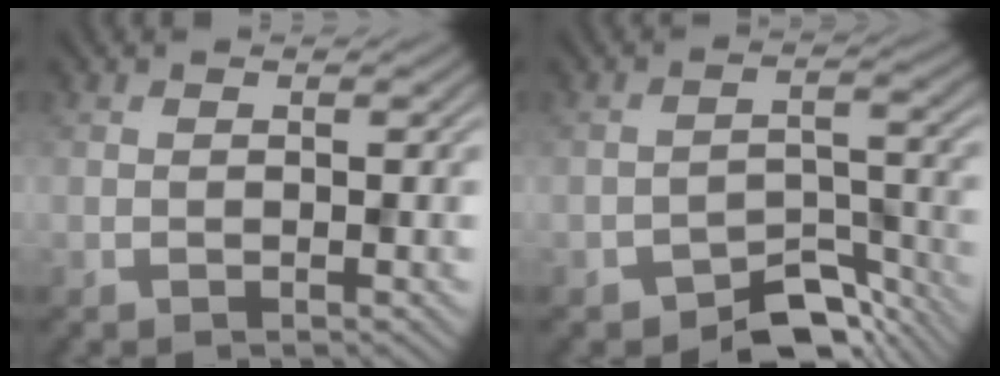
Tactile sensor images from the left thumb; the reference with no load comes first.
{"total": 6.7, "force": [-5.1, 3.1, 2.9], "torque": [-0.032, -0.006, -0.087]}